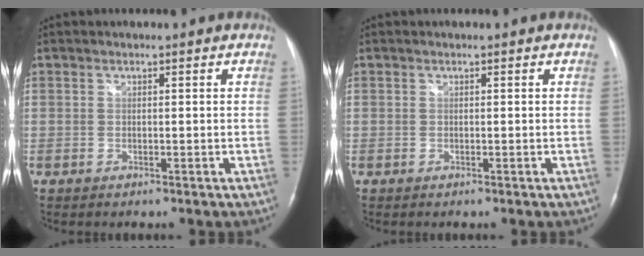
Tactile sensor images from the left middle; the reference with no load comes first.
{"total": 0.0}